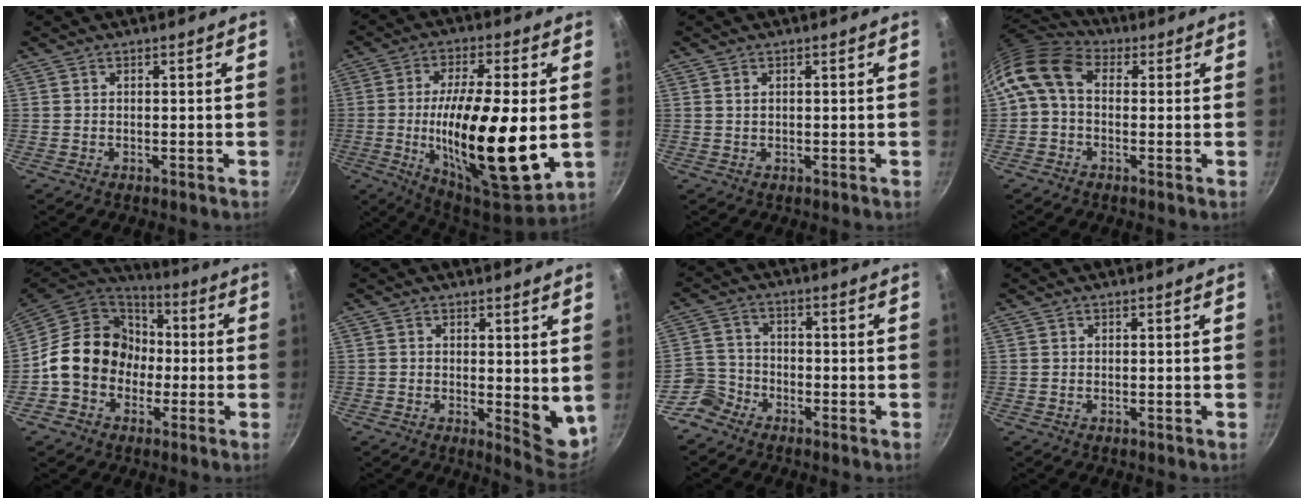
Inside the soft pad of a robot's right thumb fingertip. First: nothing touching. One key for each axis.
{"total": 23.7, "fx": -1.8, "fy": 7.5, "fz": 22.4, "tx": -0.371, "ty": -0.012, "tz": -0.027}
{"total": 1.0, "fx": 0.4, "fy": 0.7, "fz": 0.6, "tx": -0.009, "ty": 0.003, "tz": 0.007}
{"total": 10.0, "fx": 1.2, "fy": 7.0, "fz": 7.1, "tx": -0.137, "ty": 0.026, "tz": 0.002}
{"total": 16.3, "fx": -1.9, "fy": 14.0, "fz": 8.1, "tx": -0.096, "ty": 0.050, "tz": -0.042}
{"total": 6.8, "fx": 1.0, "fy": 2.8, "fz": 6.1, "tx": -0.073, "ty": -0.026, "tz": 0.015}
{"total": 5.5, "fx": -4.1, "fy": 3.5, "fz": 0.7, "tx": 0.004, "ty": 0.041, "tz": -0.093}
{"total": 0.0}